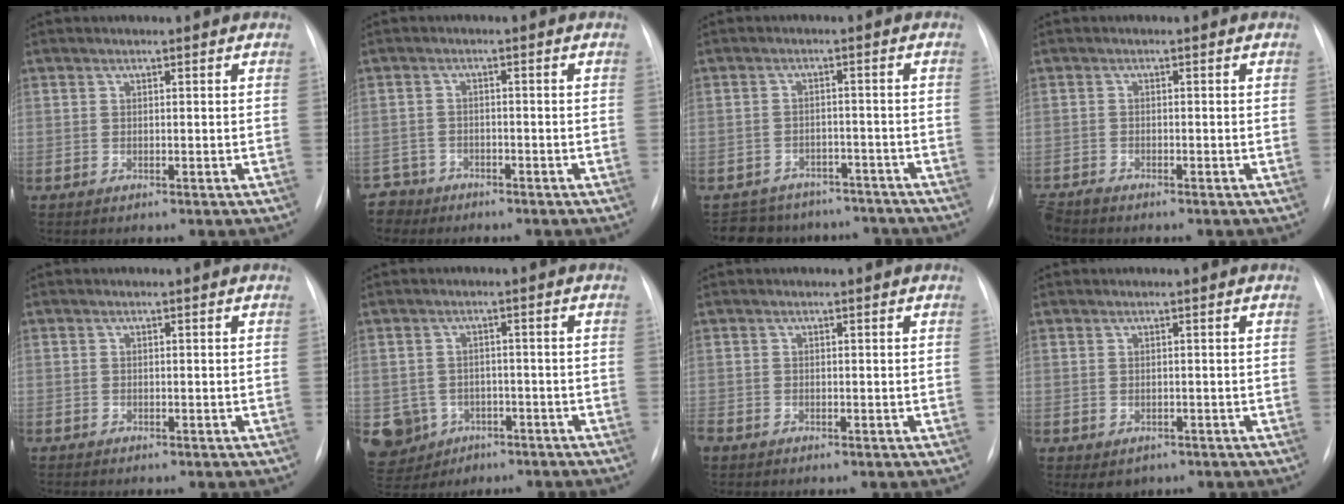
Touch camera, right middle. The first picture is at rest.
{"total": 3.8, "force": [-3.2, 1.7, -1.1], "torque": [0.022, 0.000, -0.065]}
{"total": 10.8, "force": [-9.5, 5.0, 1.1], "torque": [-0.013, 0.020, -0.115]}
{"total": 2.5, "force": [-2.4, 0.3, 0.5], "torque": [-0.009, -0.011, -0.045]}
{"total": 2.2, "force": [-1.8, 0.8, 0.9], "torque": [-0.010, -0.001, -0.018]}
{"total": 8.7, "force": [-4.1, 7.5, 1.5], "torque": [-0.052, 0.013, -0.051]}
{"total": 1.9, "force": [-1.5, 1.0, 0.6], "torque": [-0.012, -0.001, -0.025]}
{"total": 2.6, "force": [-1.5, 1.9, 0.9], "torque": [-0.008, 0.001, -0.011]}